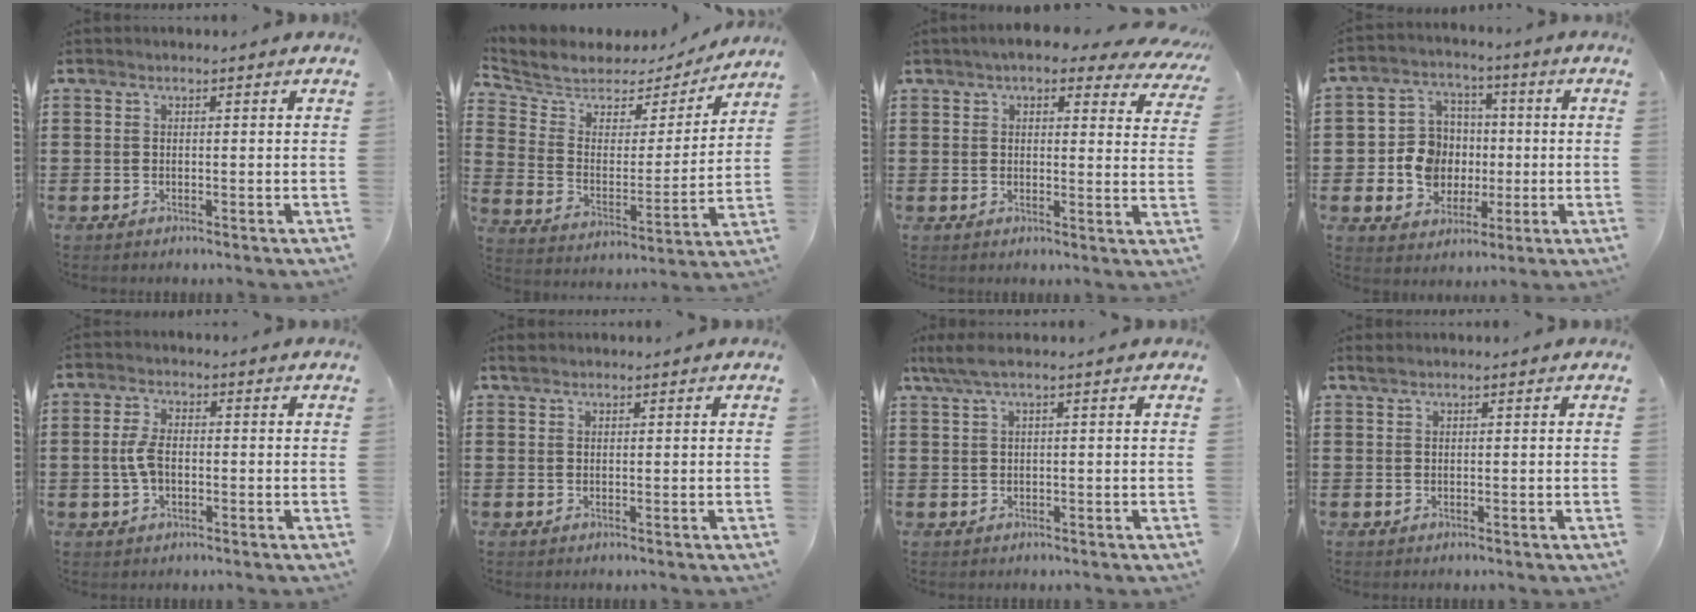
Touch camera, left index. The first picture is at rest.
{"total": 5.4, "force": [4.7, 2.7, 0.6], "torque": [-0.053, -0.031, 0.075]}
{"total": 5.2, "force": [4.1, 1.4, 2.8], "torque": [-0.060, -0.008, 0.072]}
{"total": 9.2, "force": [-0.3, 8.5, 3.4], "torque": [-0.097, 0.020, 0.001]}
{"total": 4.4, "force": [-0.2, 2.3, 3.8], "torque": [-0.094, -0.002, -0.011]}
{"total": 0.7, "force": [0.6, 0.3, 0.2], "torque": [-0.006, 0.003, 0.012]}
{"total": 2.4, "force": [0.6, 0.1, 2.3], "torque": [-0.051, -0.004, 0.009]}
{"total": 0.6, "force": [0.5, 0.0, 0.4], "torque": [-0.007, 0.002, 0.009]}